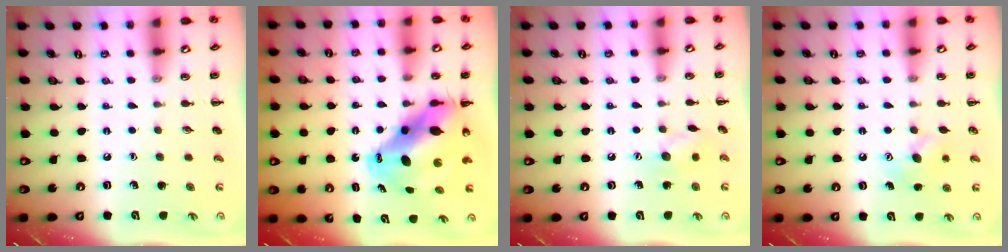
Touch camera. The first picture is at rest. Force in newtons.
{"total": 12.4, "press": 12.0, "slide": 3.1}
{"total": 7.5, "press": 7.4, "slide": 1.1}
{"total": 7.7, "press": 7.6, "slide": 1.6}